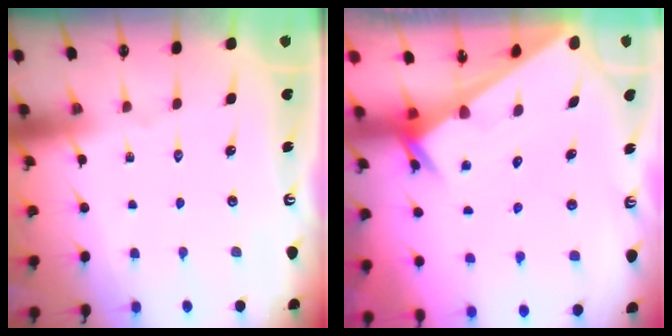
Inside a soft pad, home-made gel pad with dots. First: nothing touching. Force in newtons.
{"total": 3.3, "press": 3.2, "slide": 0.3}